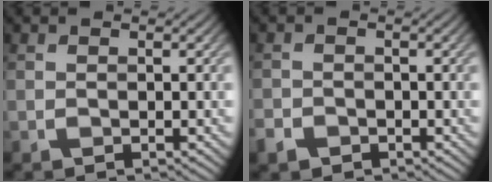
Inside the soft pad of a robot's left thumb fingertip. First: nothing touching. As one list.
[{"total": 2.4, "force": [-1.5, 1.7, 0.7], "torque": [-0.019, -0.007, -0.036]}]